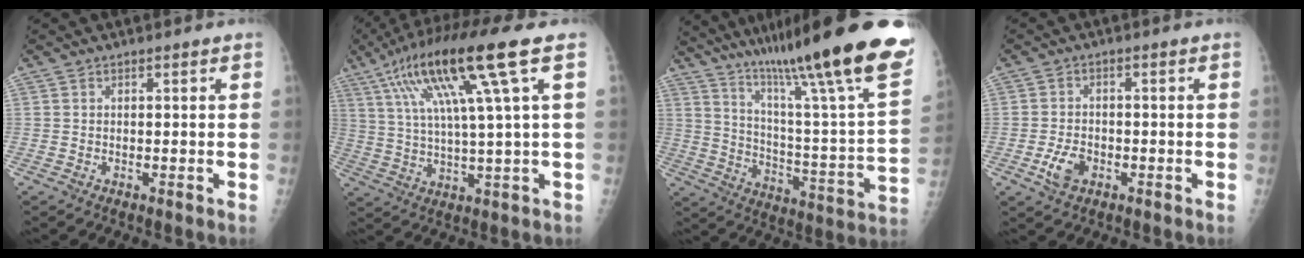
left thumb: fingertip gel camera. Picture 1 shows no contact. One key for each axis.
{"total": 17.4, "fx": 7.0, "fy": 1.0, "fz": 15.9, "tx": -0.303, "ty": 0.006, "tz": 0.120}
{"total": 33.1, "fx": 23.2, "fy": 3.1, "fz": 23.4, "tx": -0.307, "ty": -0.092, "tz": 0.345}
{"total": 4.7, "fx": -1.9, "fy": 3.1, "fz": 3.1, "tx": -0.057, "ty": 0.009, "tz": -0.035}